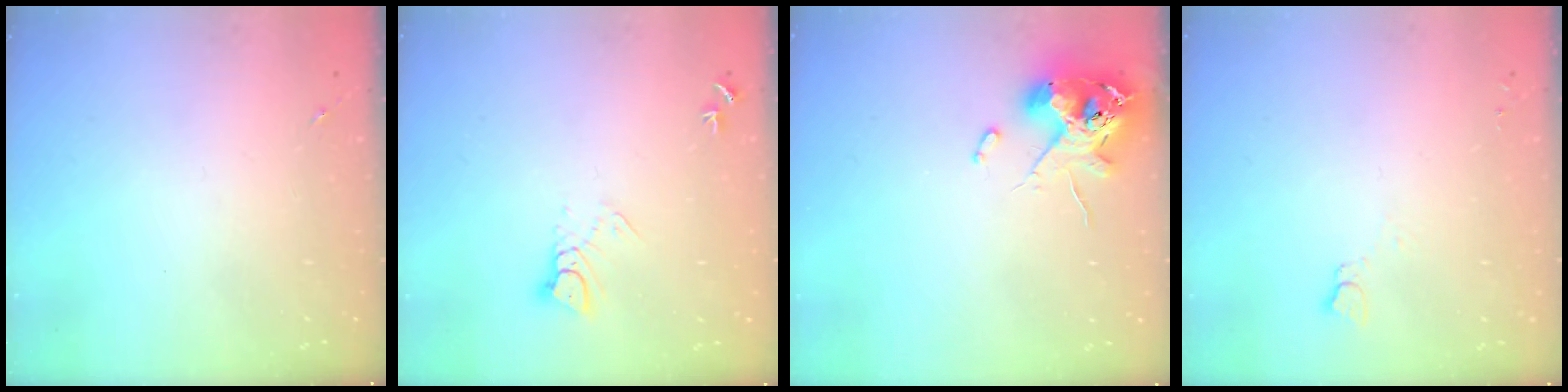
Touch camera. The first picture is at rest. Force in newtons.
{"total": 4.9, "press": 4.8, "slide": 0.3}
{"total": 12.0, "press": 11.9, "slide": 1.9}
{"total": 2.7, "press": 2.7, "slide": 0.3}